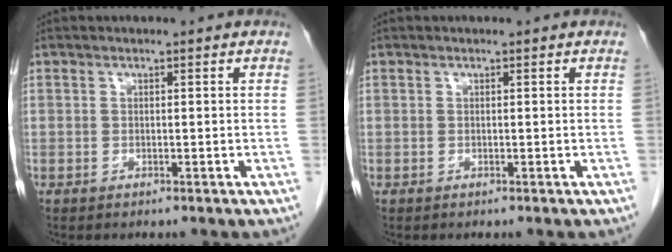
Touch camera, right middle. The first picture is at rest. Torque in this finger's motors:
{"motor_torque": [-0.18, -0.03, -0.01, 0.02]}